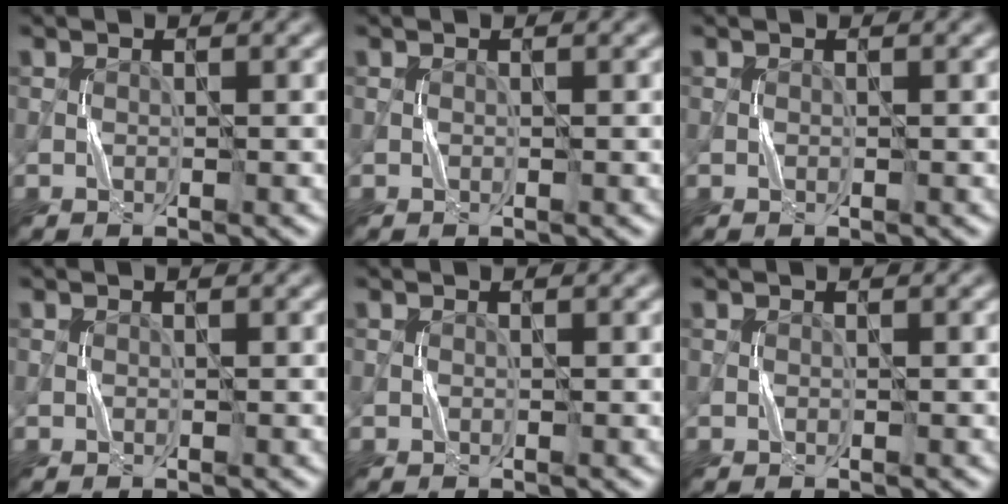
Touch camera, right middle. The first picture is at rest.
{"total": 0.0}
{"total": 0.0}
{"total": 0.0}
{"total": 0.0}
{"total": 0.0}